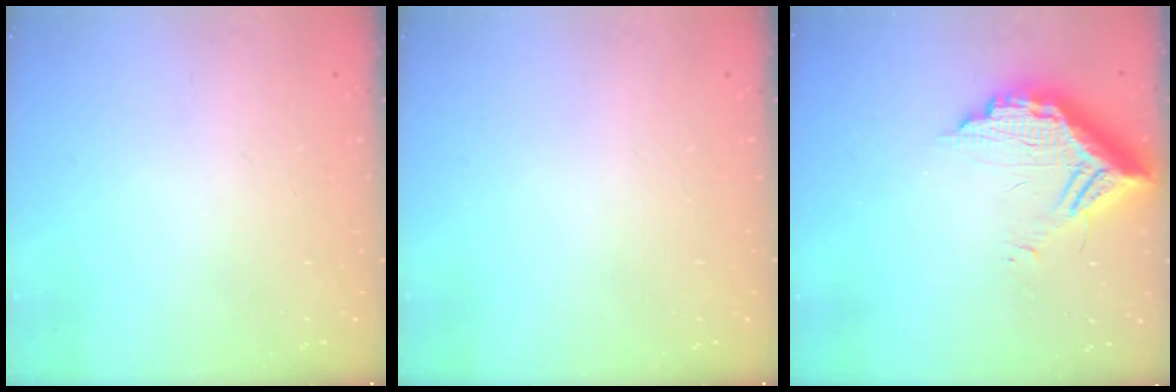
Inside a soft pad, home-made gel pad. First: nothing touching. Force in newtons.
{"total": 0.0}
{"total": 14.2, "press": 14.1, "slide": 1.4}